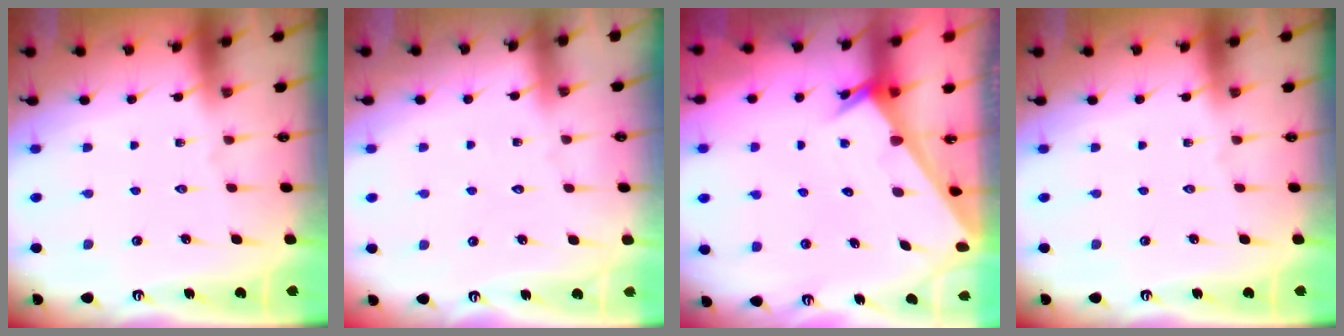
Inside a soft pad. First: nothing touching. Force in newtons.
{"total": 2.4, "press": 2.4, "slide": 0.3}
{"total": 2.0, "press": 2.0, "slide": 0.2}
{"total": 0.0}